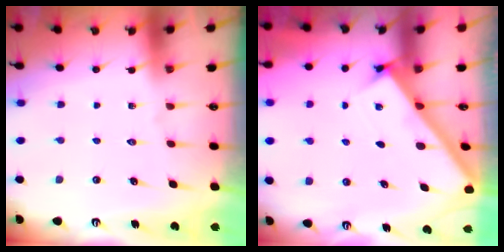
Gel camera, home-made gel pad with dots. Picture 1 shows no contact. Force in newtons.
{"total": 2.5, "press": 2.5, "slide": 0.3}